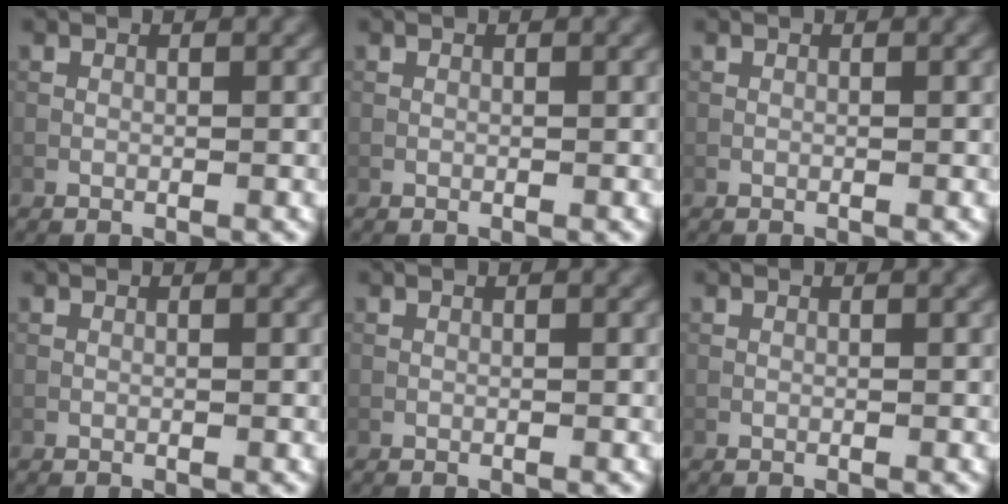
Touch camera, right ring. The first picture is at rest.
{"total": 0.0}
{"total": 0.0}
{"total": 0.0}
{"total": 0.0}
{"total": 0.0}